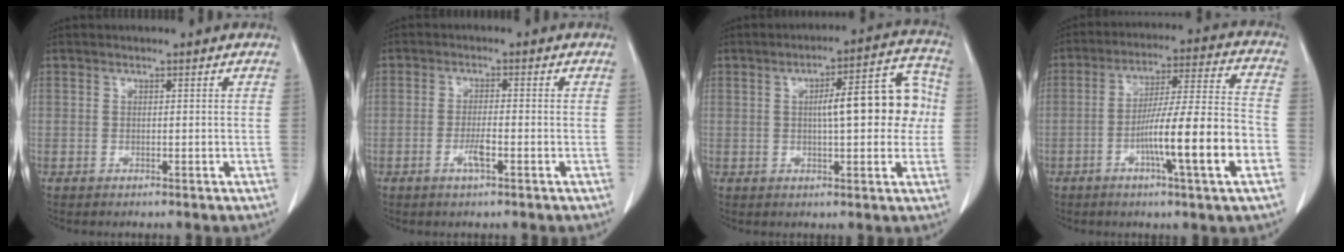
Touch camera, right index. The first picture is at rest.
{"total": 2.9, "force": [-1.3, 0.4, 2.6], "torque": [-0.049, -0.001, -0.025]}
{"total": 11.8, "force": [1.1, 3.3, 11.2], "torque": [-0.146, 0.039, 0.015]}
{"total": 15.0, "force": [-4.9, 0.0, 14.2], "torque": [-0.234, 0.004, -0.081]}